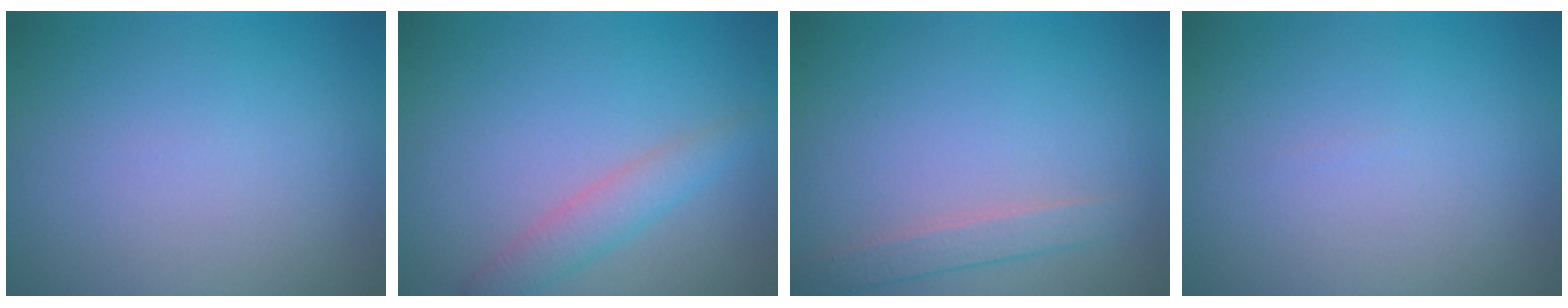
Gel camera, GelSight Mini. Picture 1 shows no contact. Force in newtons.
{"total": 2.4, "press": 2.4, "slide": 0.2}
{"total": 1.8, "press": 1.8, "slide": 0.1}
{"total": 0.0}